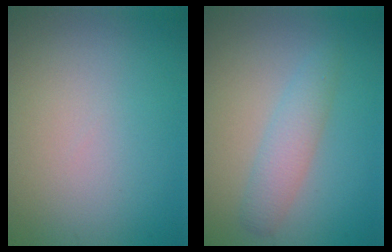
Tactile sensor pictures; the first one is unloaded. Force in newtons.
{"total": 2.8, "press": 2.8, "slide": 0.1}